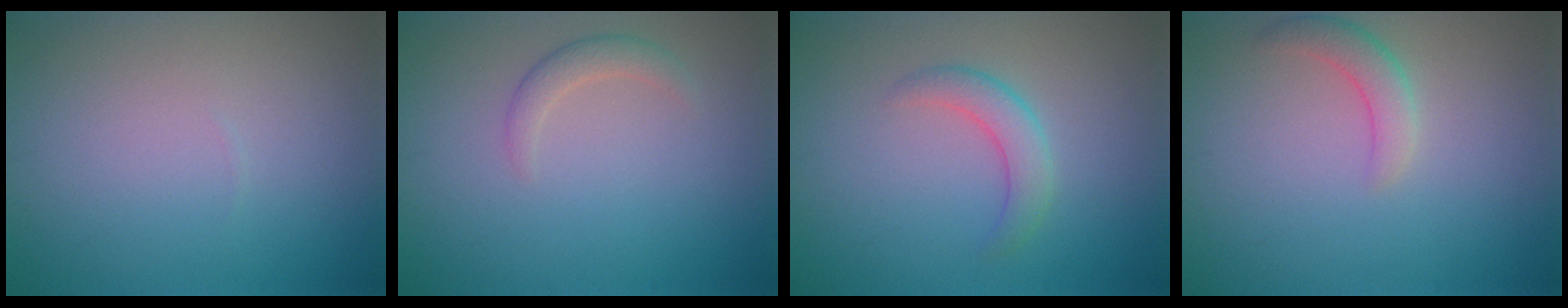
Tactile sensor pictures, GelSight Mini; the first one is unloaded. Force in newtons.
{"total": 1.6, "press": 1.6, "slide": 0.1}
{"total": 2.5, "press": 2.5, "slide": 0.1}
{"total": 2.2, "press": 2.2, "slide": 0.1}